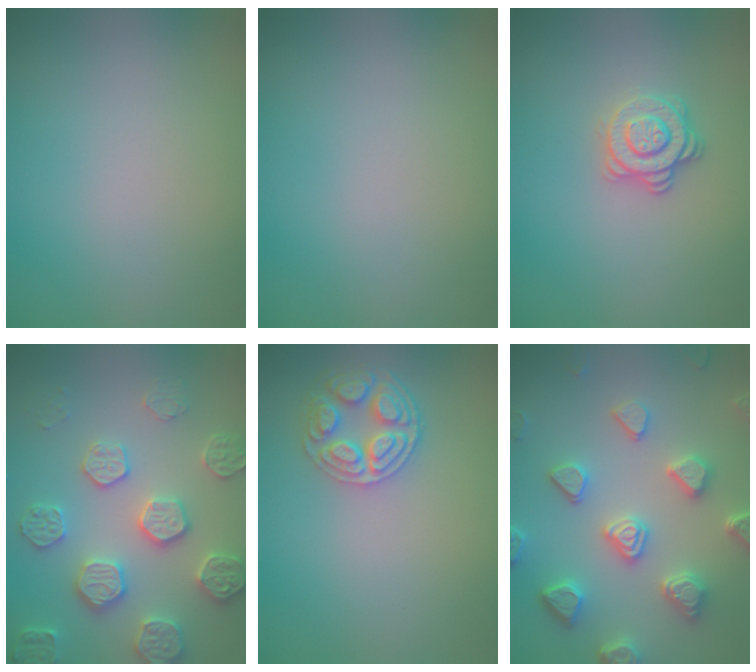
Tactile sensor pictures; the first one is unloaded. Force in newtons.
{"total": 0.0}
{"total": 2.8, "press": 2.5, "slide": 1.2}
{"total": 4.9, "press": 4.9, "slide": 0.4}
{"total": 3.8, "press": 3.5, "slide": 1.6}
{"total": 5.4, "press": 4.9, "slide": 2.3}